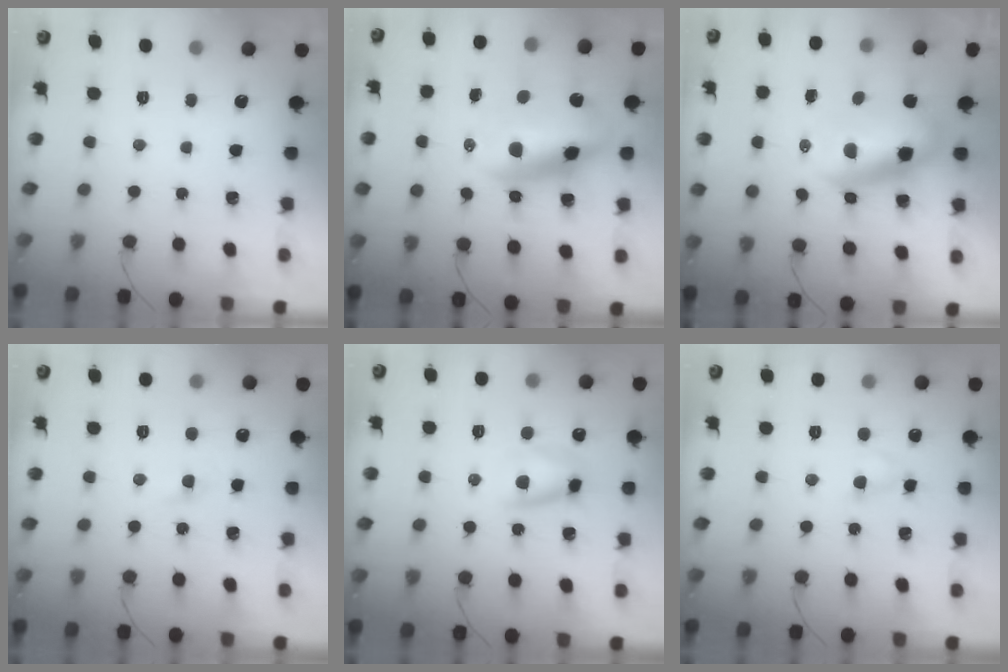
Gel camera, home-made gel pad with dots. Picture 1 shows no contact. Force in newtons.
{"total": 12.5, "press": 12.0, "slide": 3.4}
{"total": 9.0, "press": 8.7, "slide": 2.2}
{"total": 1.5, "press": 1.2, "slide": 0.8}
{"total": 8.4, "press": 8.3, "slide": 1.4}
{"total": 3.0, "press": 2.8, "slide": 0.9}